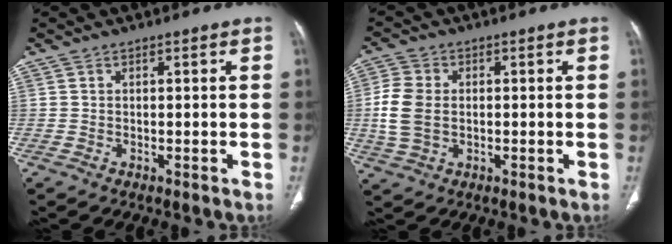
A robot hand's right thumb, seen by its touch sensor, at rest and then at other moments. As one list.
[{"total": 7.6, "force": [-0.3, 5.4, 5.4], "torque": [-0.126, 0.006, -0.005]}]